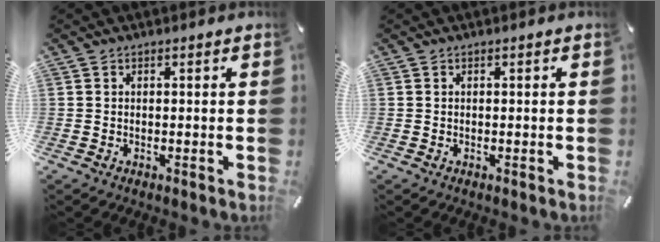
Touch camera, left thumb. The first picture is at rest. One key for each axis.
{"total": 0.0}